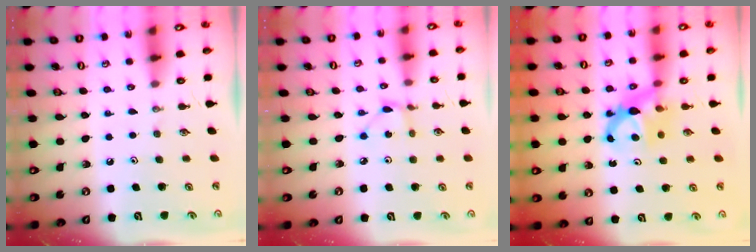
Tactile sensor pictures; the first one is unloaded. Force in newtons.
{"total": 2.0, "press": 2.0, "slide": 0.2}
{"total": 6.4, "press": 6.4, "slide": 0.4}